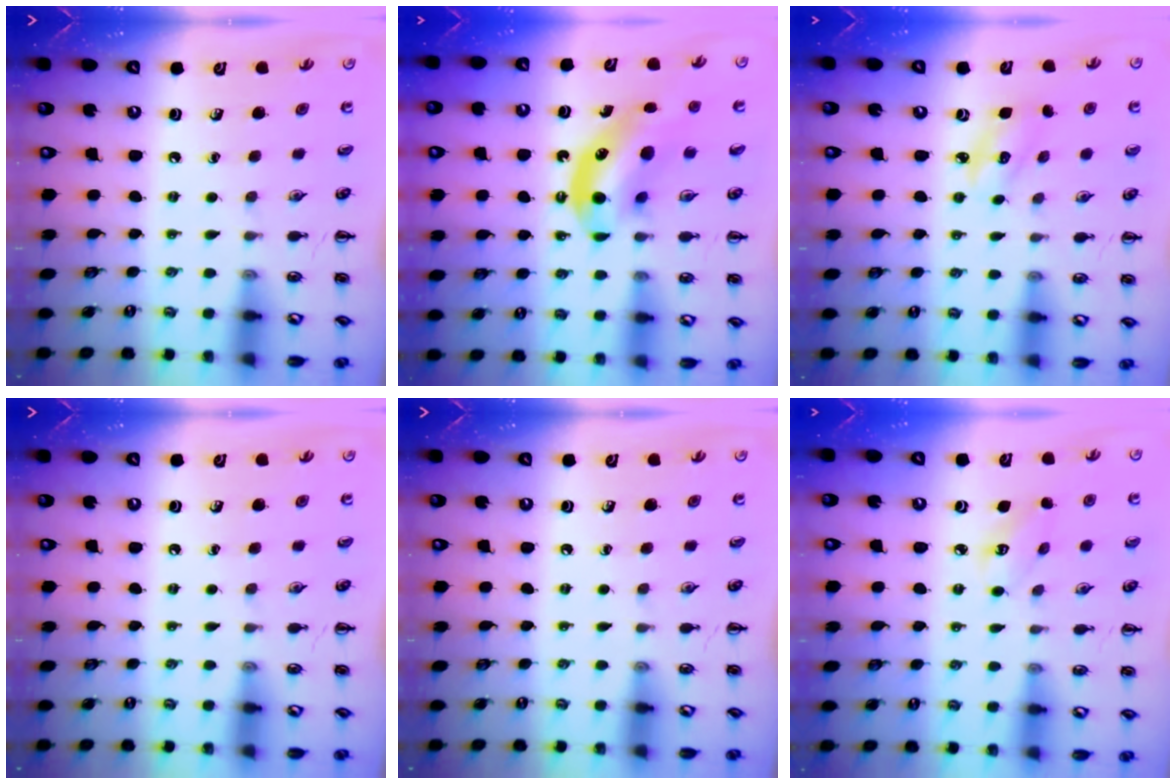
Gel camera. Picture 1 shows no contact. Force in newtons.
{"total": 11.3, "press": 11.0, "slide": 2.8}
{"total": 2.7, "press": 2.7, "slide": 0.4}
{"total": 0.0}
{"total": 0.0}
{"total": 3.0, "press": 2.9, "slide": 0.7}